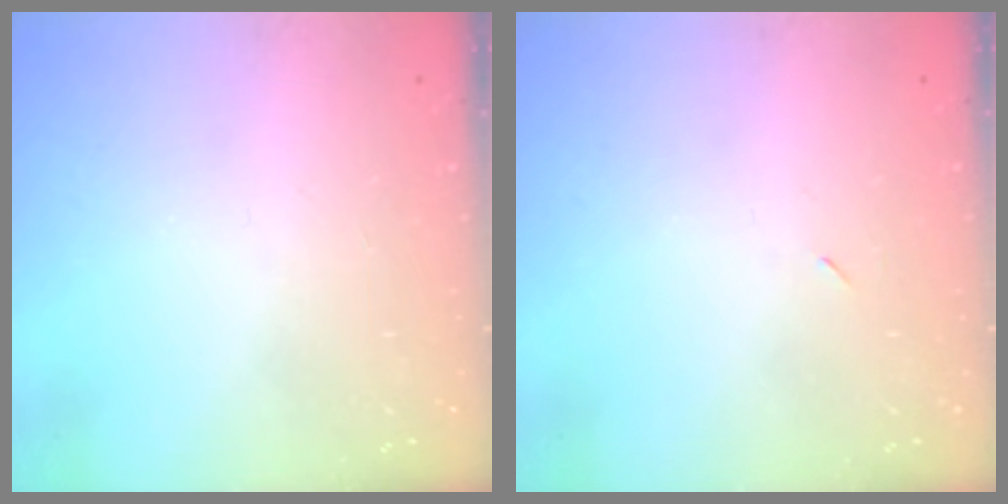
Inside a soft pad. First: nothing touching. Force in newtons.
{"total": 2.3, "press": 2.0, "slide": 1.2}